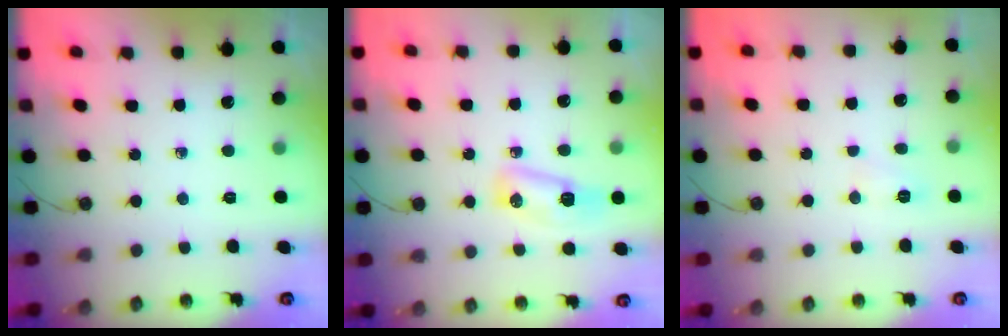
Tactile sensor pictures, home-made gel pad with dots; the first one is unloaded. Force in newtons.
{"total": 9.1, "press": 7.8, "slide": 4.8}
{"total": 6.9, "press": 6.9, "slide": 0.6}